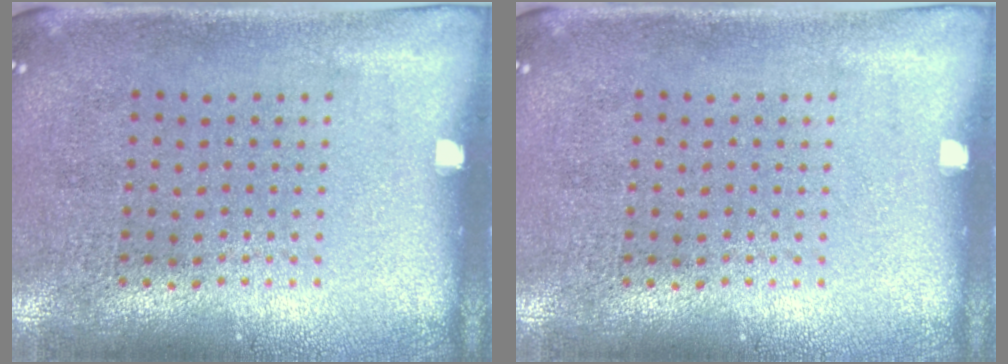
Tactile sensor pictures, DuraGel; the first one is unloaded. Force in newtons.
{"total": 0.0}